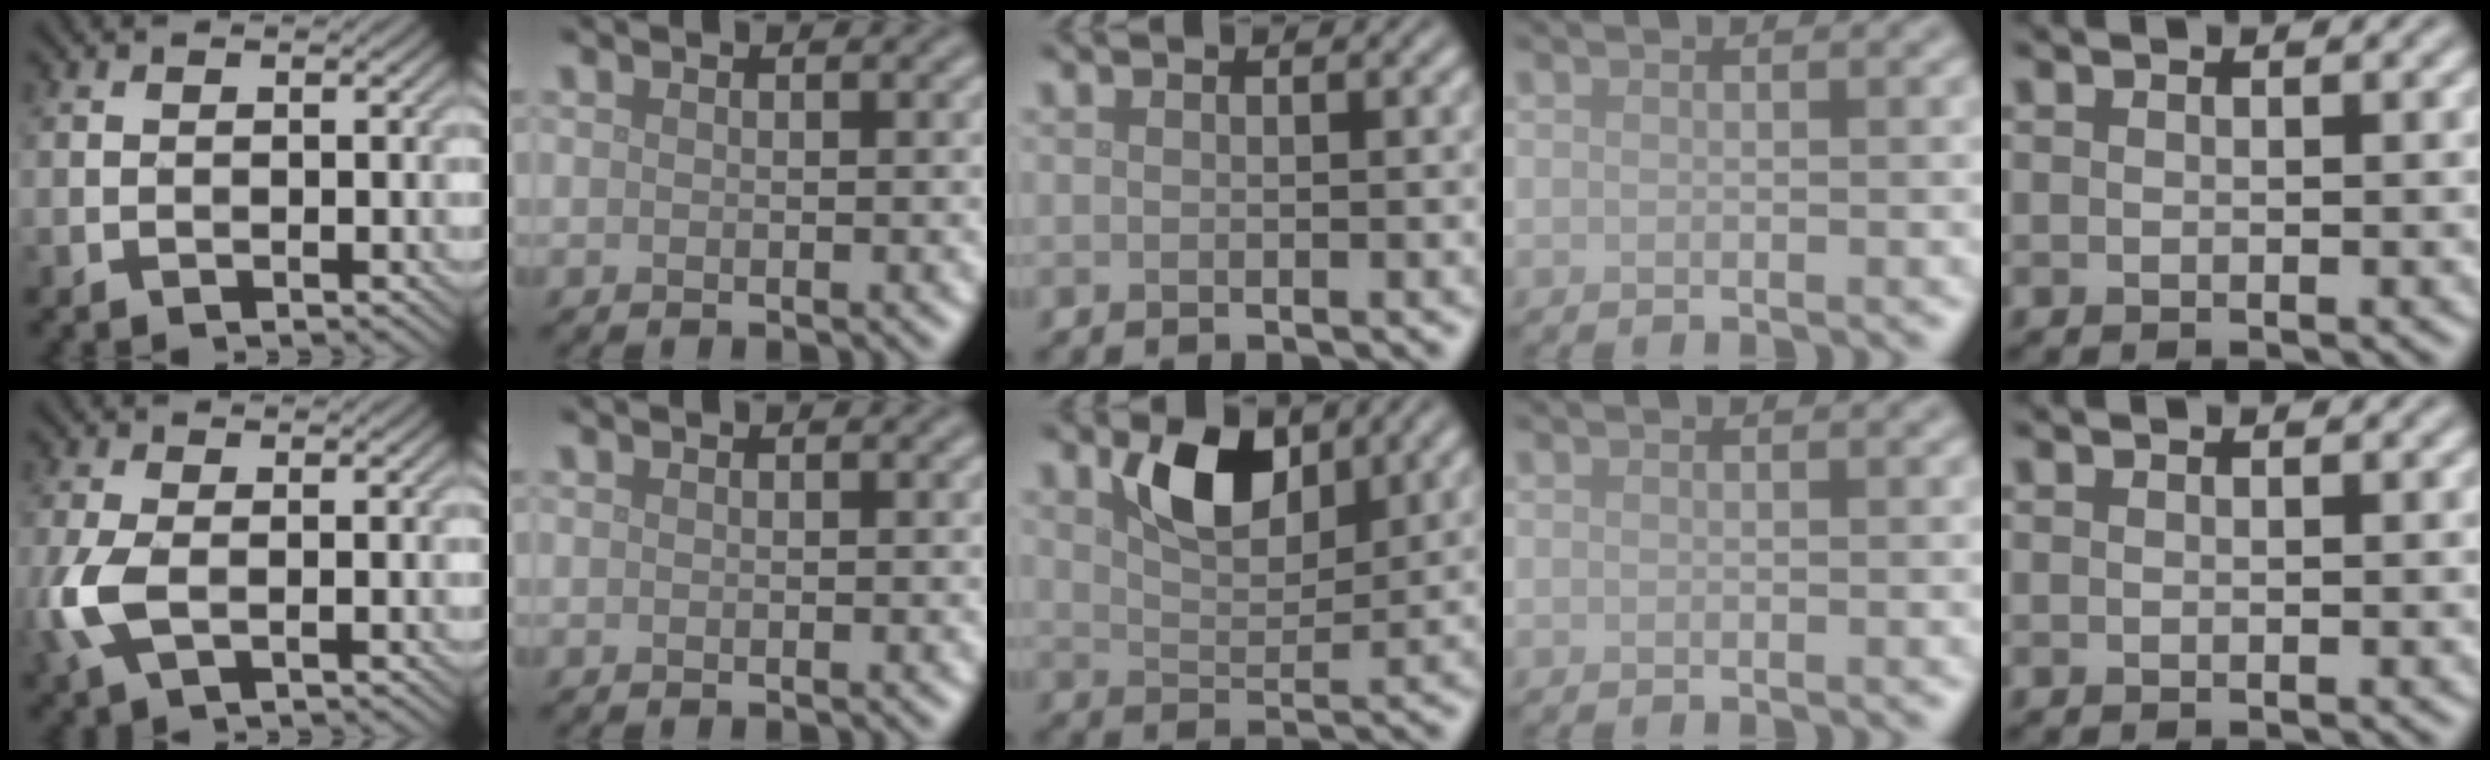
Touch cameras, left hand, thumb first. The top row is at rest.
{"thumb": {"total": 5.1, "force": [-1.0, 2.6, 4.2], "torque": [-0.117, -0.005, -0.021]}, "middle": {"total": 5.4, "force": [3.0, 2.9, 3.4], "torque": [-0.064, -0.001, 0.051]}}